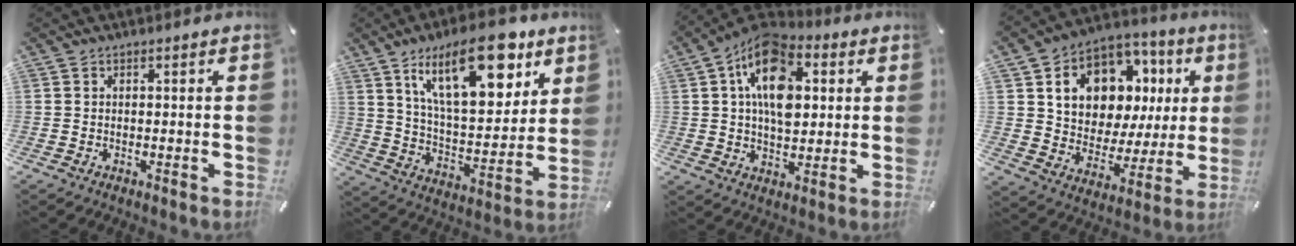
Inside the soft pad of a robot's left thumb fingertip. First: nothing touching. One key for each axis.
{"total": 22.8, "fx": 12.6, "fy": 10.3, "fz": 15.9, "tx": -0.254, "ty": -0.056, "tz": 0.203}
{"total": 15.5, "fx": 4.3, "fy": 9.9, "fz": 11.1, "tx": -0.188, "ty": -0.004, "tz": 0.076}
{"total": 13.7, "fx": 5.5, "fy": 10.6, "fz": 6.7, "tx": -0.116, "ty": -0.038, "tz": 0.104}